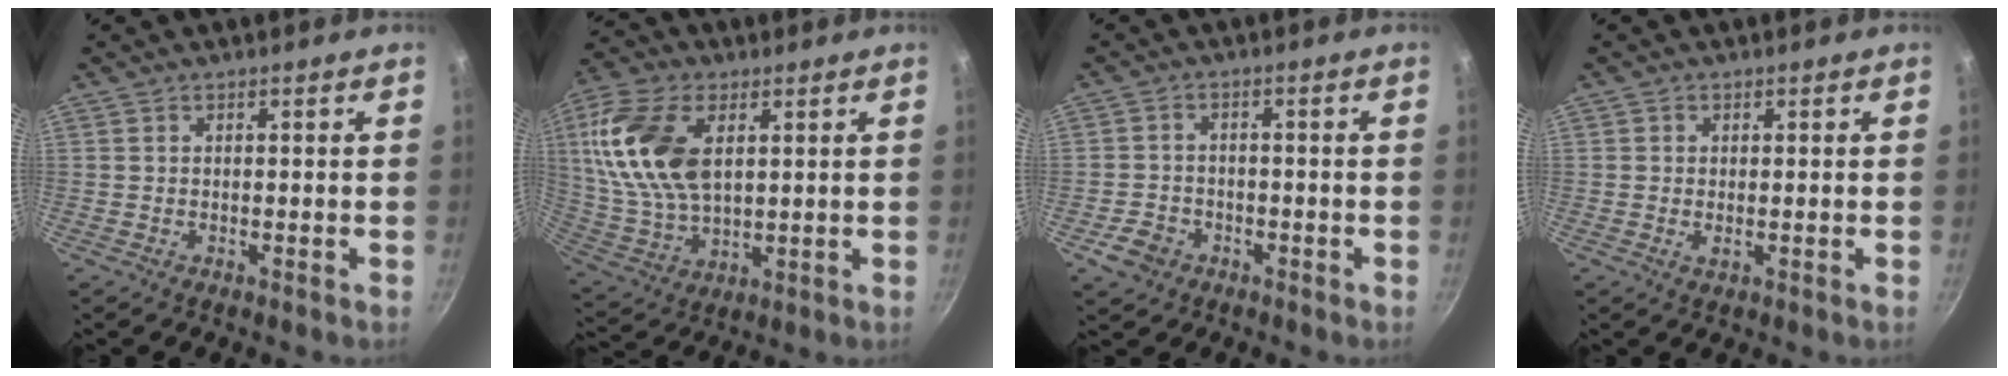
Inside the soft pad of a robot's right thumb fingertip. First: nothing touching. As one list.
[{"total": 18.0, "force": [4.8, 10.6, 13.7], "torque": [-0.260, -0.013, 0.098]}, {"total": 5.0, "force": [-2.6, 3.8, 1.9], "torque": [-0.033, 0.026, -0.041]}, {"total": 1.5, "force": [0.0, 1.1, 1.1], "torque": [-0.020, 0.000, -0.002]}]